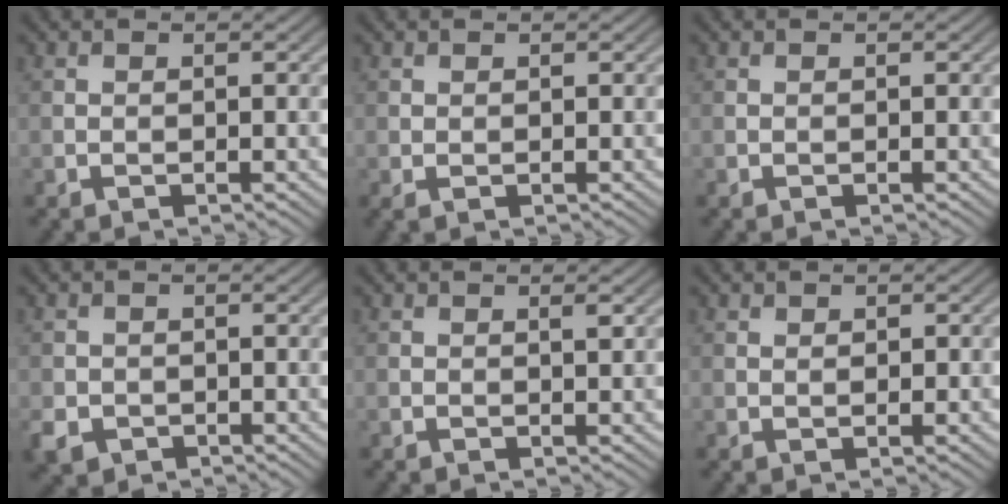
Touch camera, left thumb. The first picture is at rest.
{"total": 0.6, "force": [0.2, 0.3, 0.4], "torque": [-0.011, 0.001, 0.005]}
{"total": 0.0}
{"total": 3.2, "force": [-1.3, 2.7, 1.2], "torque": [-0.033, -0.013, -0.030]}
{"total": 0.6, "force": [0.3, 0.0, 0.5], "torque": [-0.007, 0.000, 0.003]}
{"total": 0.7, "force": [0.3, 0.5, 0.5], "torque": [-0.006, -0.001, 0.006]}